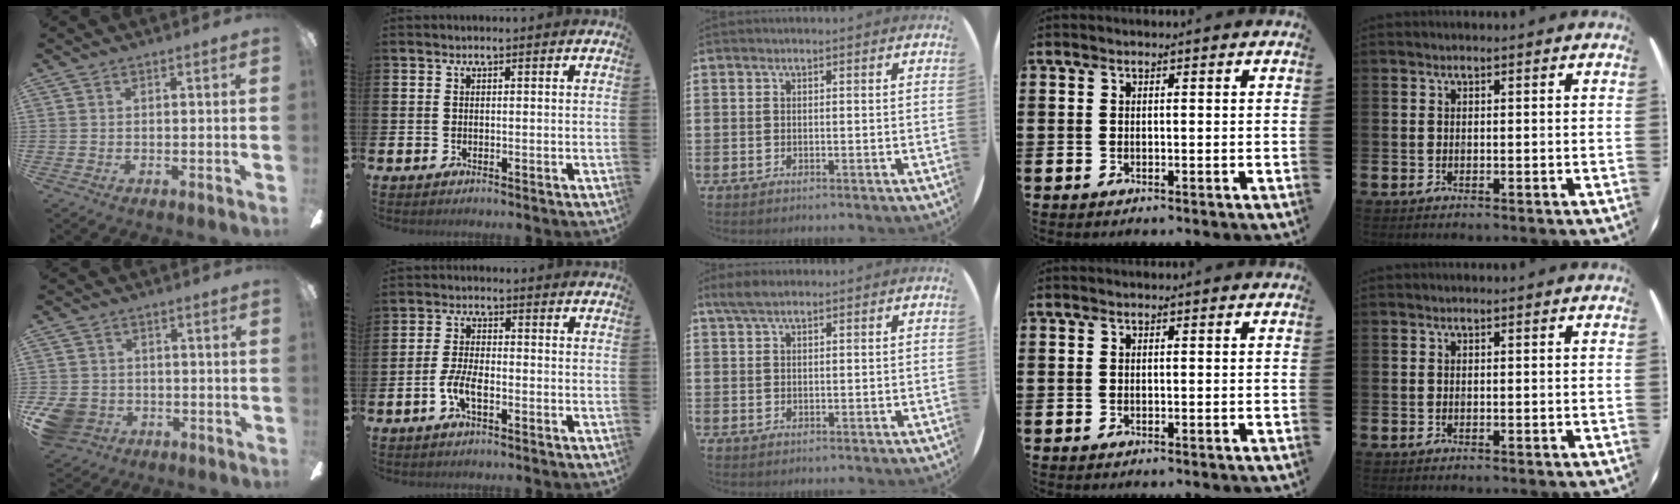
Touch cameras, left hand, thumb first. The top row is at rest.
{"thumb": {"total": 7.9, "force": [-3.3, 6.3, 3.4], "torque": [-0.089, 0.026, -0.061]}, "index": {"total": 4.0, "force": [-1.6, 1.5, 3.3], "torque": [-0.077, 0.005, -0.031]}, "middle": {"total": 2.4, "force": [1.7, 0.8, 1.5], "torque": [-0.033, 0.005, 0.030]}}